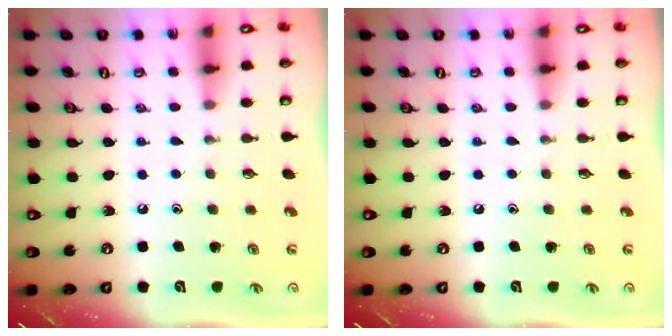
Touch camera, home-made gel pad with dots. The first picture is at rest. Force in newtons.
{"total": 0.0}